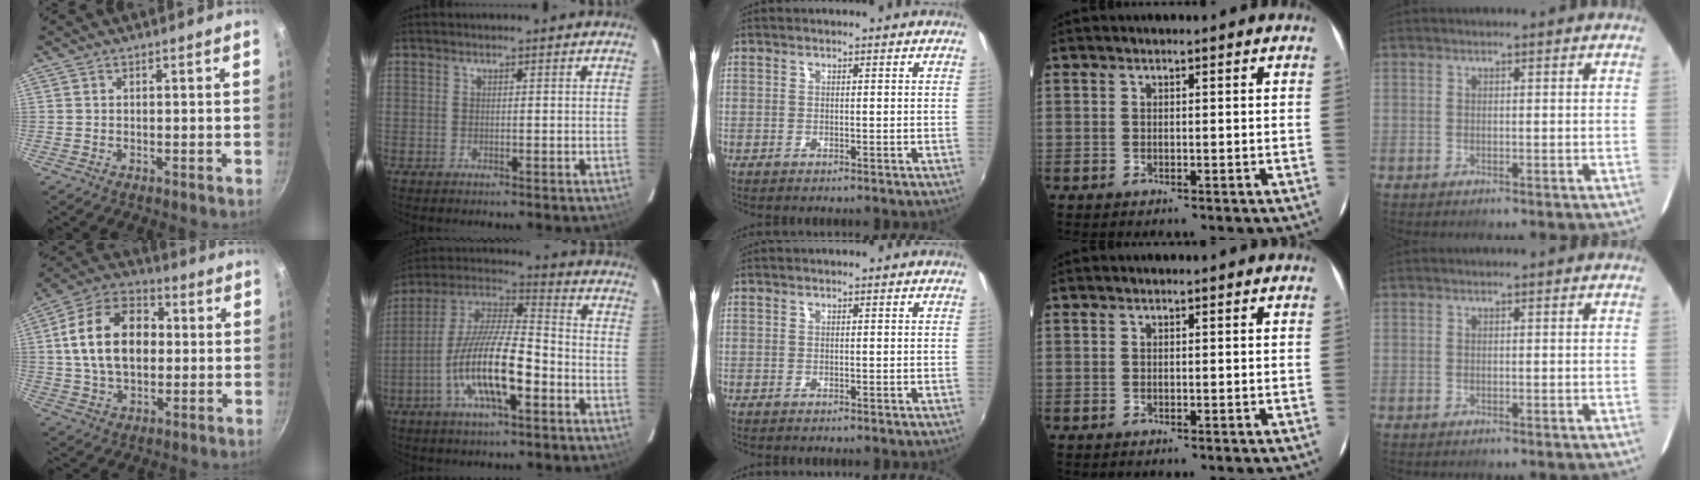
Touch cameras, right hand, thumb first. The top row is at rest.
{"thumb": {"total": 17.2, "force": [1.5, 11.6, 12.6], "torque": [-0.187, 0.026, 0.012]}, "index": {"total": 15.9, "force": [-6.0, 4.2, 14.1], "torque": [-0.279, -0.006, -0.116]}}